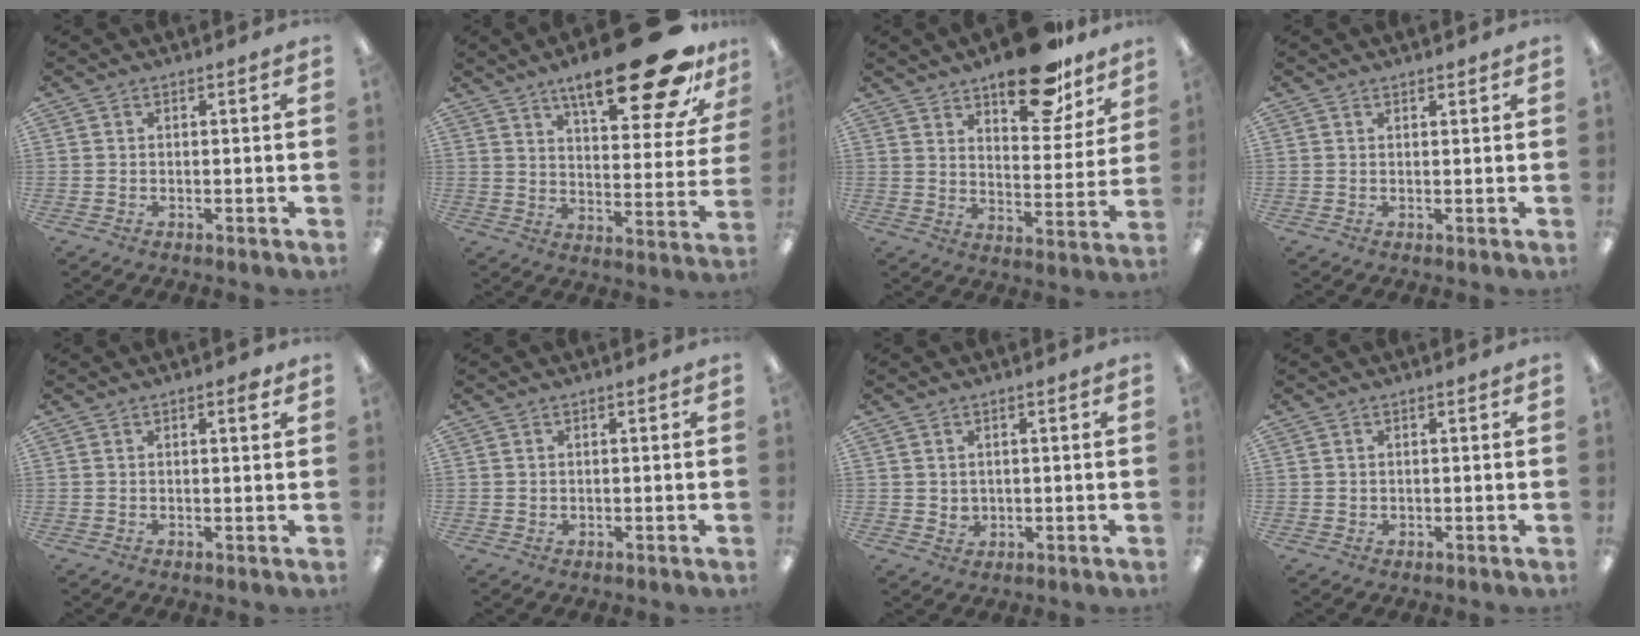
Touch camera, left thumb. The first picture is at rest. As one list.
[{"total": 24.1, "force": [16.0, 6.9, 16.6], "torque": [-0.242, -0.099, 0.255]}, {"total": 16.7, "force": [12.4, 7.0, 8.9], "torque": [-0.114, -0.074, 0.208]}, {"total": 0.9, "force": [0.8, 0.3, 0.1], "torque": [0.006, -0.003, 0.014]}, {"total": 1.9, "force": [1.2, 0.6, 1.4], "torque": [-0.014, -0.005, 0.016]}, {"total": 0.7, "force": [0.4, 0.6, 0.0], "torque": [0.000, 0.003, 0.007]}, {"total": 2.4, "force": [1.3, 1.9, 0.3], "torque": [-0.002, -0.005, 0.023]}, {"total": 0.8, "force": [0.3, 0.7, 0.0], "torque": [0.000, 0.004, 0.005]}]